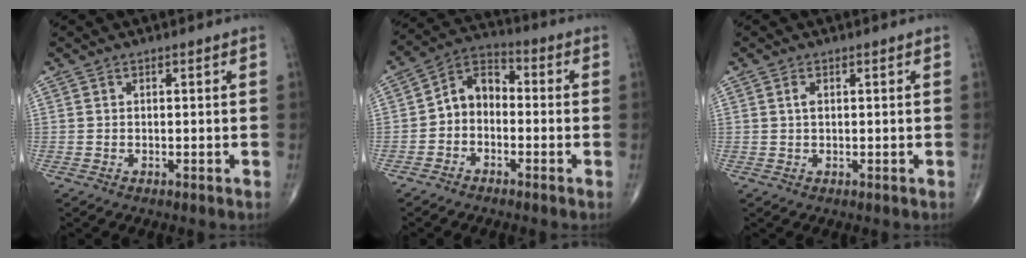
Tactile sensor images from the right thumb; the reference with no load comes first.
{"total": 7.3, "force": [-1.4, 5.3, 4.7], "torque": [-0.060, 0.037, -0.046]}
{"total": 1.4, "force": [0.2, 0.8, 1.1], "torque": [-0.020, 0.002, 0.004]}